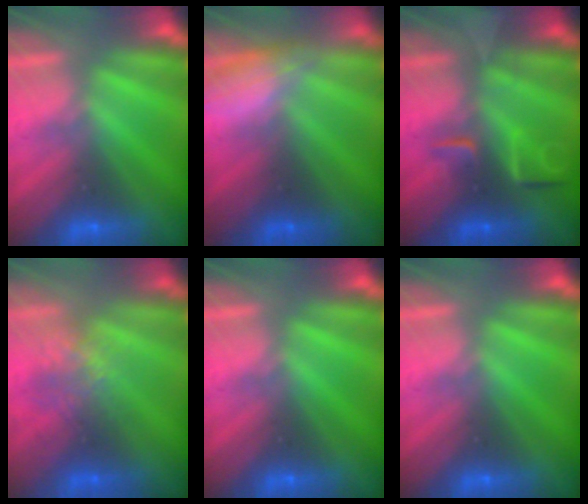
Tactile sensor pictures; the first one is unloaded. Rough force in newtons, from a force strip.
{"total": 2.8}
{"total": 2.2}
{"total": 2.8}
{"total": 0.0}
{"total": 0.0}